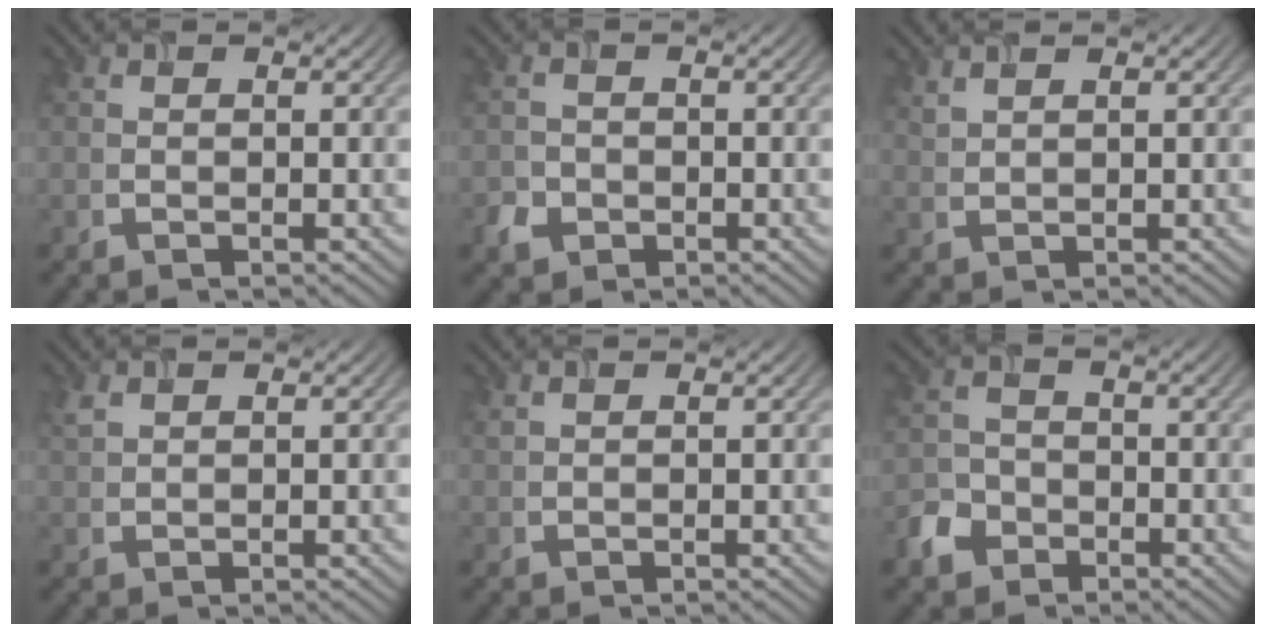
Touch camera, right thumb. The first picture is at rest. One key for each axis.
{"total": 2.3, "fx": -1.1, "fy": 1.9, "fz": 0.7, "tx": -0.015, "ty": -0.005, "tz": -0.022}
{"total": 1.5, "fx": 1.3, "fy": 0.2, "fz": 0.7, "tx": -0.020, "ty": 0.004, "tz": 0.029}
{"total": 1.4, "fx": 1.0, "fy": 0.5, "fz": 0.7, "tx": -0.024, "ty": 0.001, "tz": 0.026}
{"total": 0.8, "fx": 0.7, "fy": 0.1, "fz": 0.4, "tx": -0.016, "ty": 0.004, "tz": 0.018}
{"total": 3.8, "fx": -2.2, "fy": 2.8, "fz": 1.2, "tx": -0.030, "ty": -0.003, "tz": -0.050}